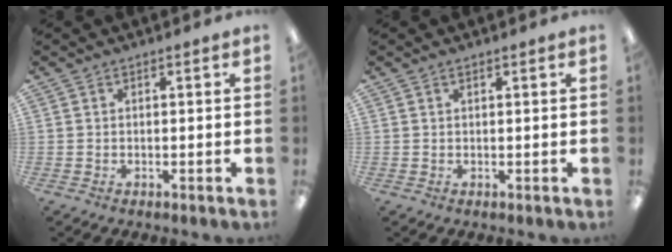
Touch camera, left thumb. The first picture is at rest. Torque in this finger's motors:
{"motor_torque": [-0.25, 0.07, -0.20, 0.03, -0.03]}